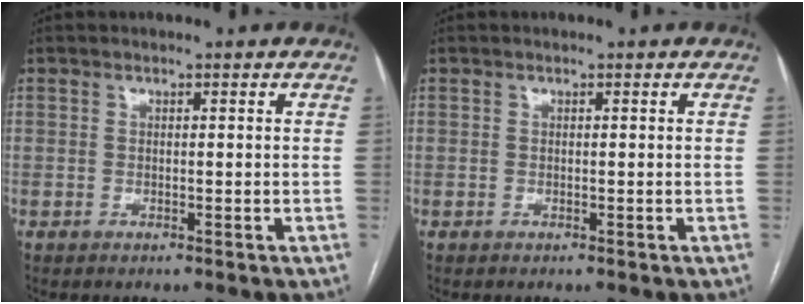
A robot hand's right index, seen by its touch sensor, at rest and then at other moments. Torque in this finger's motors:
{"motor_torque": [-0.01, 0.01, 0.00, 0.00]}